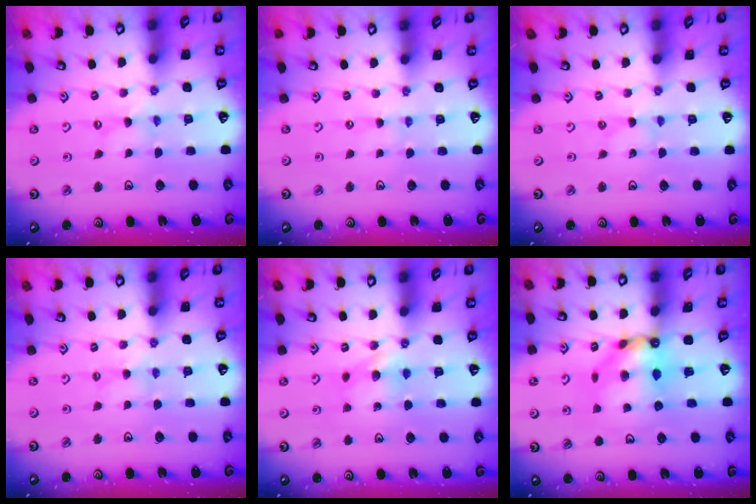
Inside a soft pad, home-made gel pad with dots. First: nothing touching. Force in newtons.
{"total": 0.5, "press": 0.5, "slide": 0.1}
{"total": 0.0}
{"total": 2.7, "press": 2.6, "slide": 0.4}
{"total": 7.5, "press": 7.4, "slide": 0.6}
{"total": 8.8, "press": 8.7, "slide": 0.9}